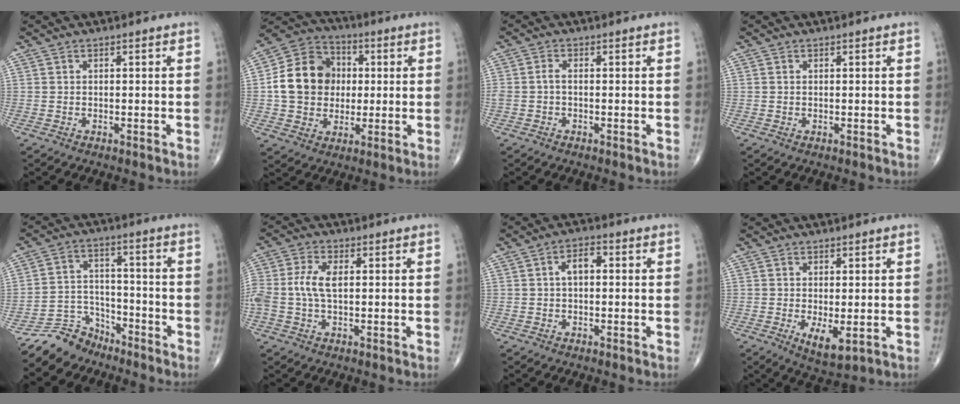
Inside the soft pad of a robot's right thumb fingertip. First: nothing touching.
{"total": 14.5, "force": [0.7, 12.2, 7.7], "torque": [-0.115, 0.023, 0.010]}
{"total": 1.7, "force": [-0.2, 1.0, 1.4], "torque": [-0.032, 0.005, -0.006]}
{"total": 0.0}
{"total": 7.5, "force": [-6.6, 3.6, -0.4], "torque": [0.038, 0.064, -0.130]}
{"total": 6.5, "force": [0.3, 3.5, 5.4], "torque": [-0.141, 0.015, 0.003]}
{"total": 3.8, "force": [0.3, 2.2, 3.1], "torque": [-0.047, 0.014, -0.001]}
{"total": 5.2, "force": [-1.0, 2.1, 4.6], "torque": [-0.076, -0.016, -0.009]}